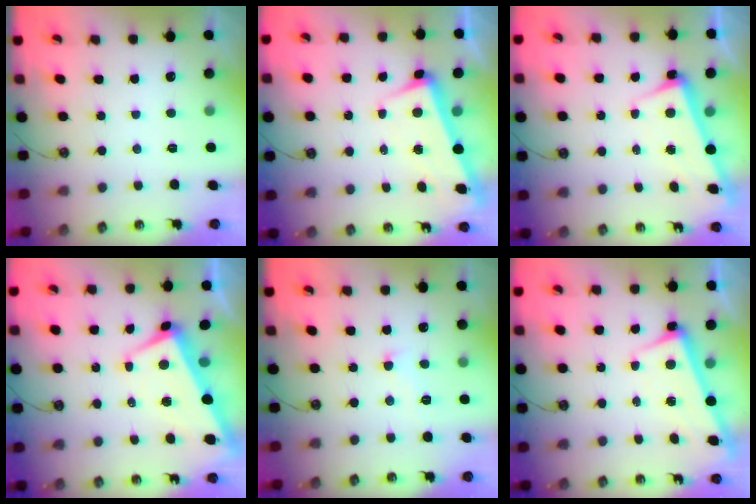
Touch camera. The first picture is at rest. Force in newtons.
{"total": 2.0, "press": 1.6, "slide": 1.1}
{"total": 2.4, "press": 2.2, "slide": 1.1}
{"total": 1.1, "press": 0.5, "slide": 1.0}
{"total": 0.9, "press": 0.9, "slide": 0.2}
{"total": 2.7, "press": 2.7, "slide": 0.6}